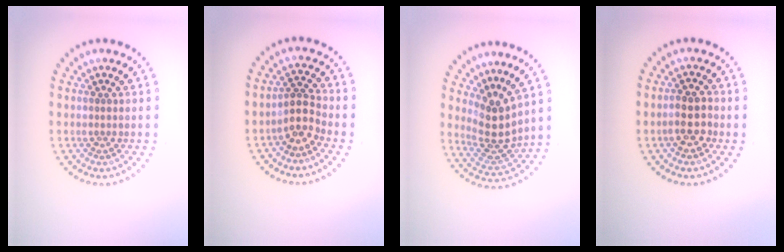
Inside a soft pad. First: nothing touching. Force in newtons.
{"total": 2.7, "press": 2.1, "slide": 1.8}
{"total": 3.7, "press": 3.0, "slide": 2.1}
{"total": 2.7, "press": 2.6, "slide": 0.7}